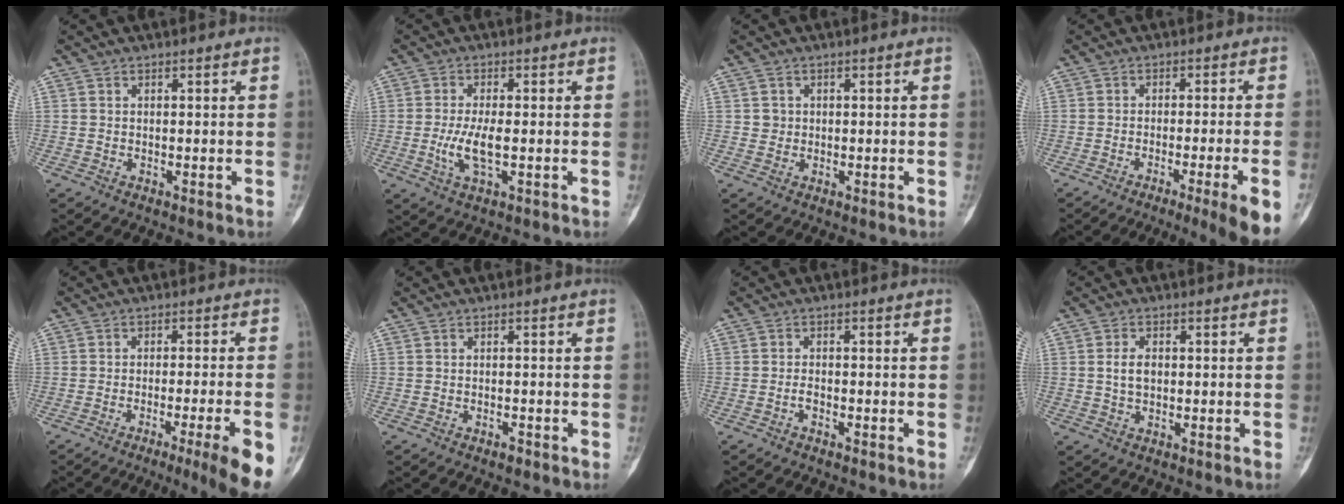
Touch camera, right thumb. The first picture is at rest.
{"total": 5.9, "force": [-0.9, 2.0, 5.5], "torque": [-0.119, -0.007, -0.016]}
{"total": 1.5, "force": [0.2, 1.5, 0.2], "torque": [0.005, 0.003, 0.003]}
{"total": 9.6, "force": [-5.1, -0.4, 8.1], "torque": [-0.112, 0.002, -0.073]}
{"total": 10.0, "force": [-5.1, -0.3, 8.6], "torque": [-0.121, -0.001, -0.076]}
{"total": 0.9, "force": [-0.7, 0.3, 0.5], "torque": [-0.005, 0.005, -0.012]}
{"total": 1.3, "force": [-0.8, 0.5, 0.8], "torque": [-0.013, 0.008, -0.018]}
{"total": 3.3, "force": [0.1, 2.1, 2.5], "torque": [-0.042, 0.005, 0.000]}